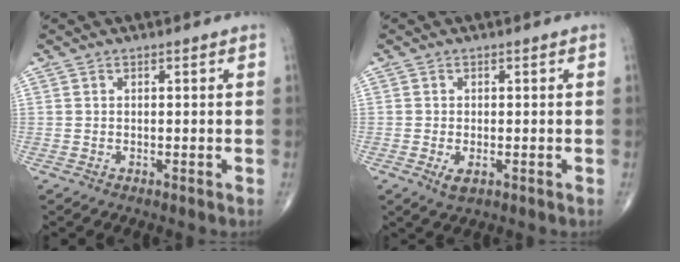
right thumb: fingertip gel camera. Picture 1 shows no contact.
{"total": 2.4, "force": [-0.7, 1.1, 2.0], "torque": [-0.038, -0.004, -0.011]}